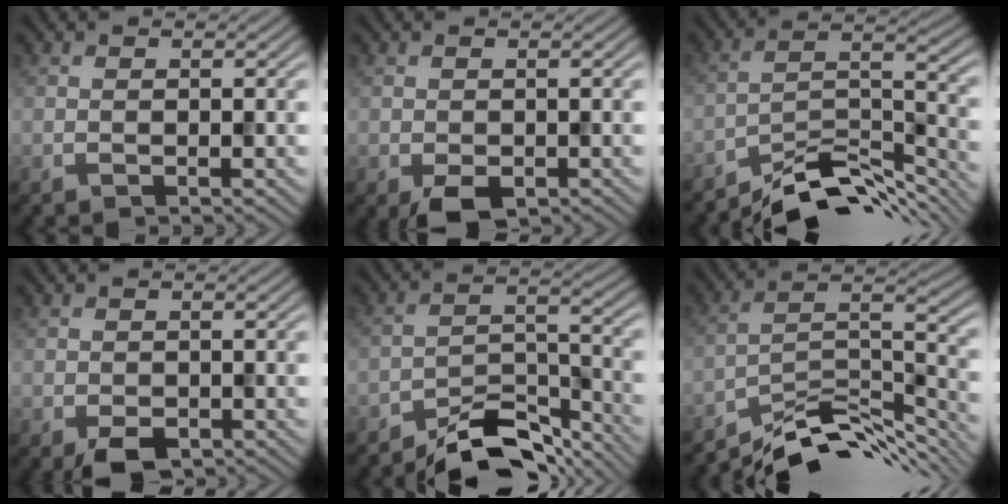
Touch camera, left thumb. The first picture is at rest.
{"total": 2.7, "force": [-1.4, 1.7, 1.6], "torque": [-0.029, -0.011, -0.021]}
{"total": 10.2, "force": [-8.7, 2.4, 4.6], "torque": [-0.074, 0.003, -0.158]}
{"total": 2.7, "force": [-1.7, 1.6, 1.4], "torque": [-0.021, -0.007, -0.023]}
{"total": 8.1, "force": [-7.2, 2.2, 3.0], "torque": [-0.045, 0.007, -0.134]}
{"total": 11.1, "force": [-9.2, 3.0, 5.4], "torque": [-0.089, 0.003, -0.163]}